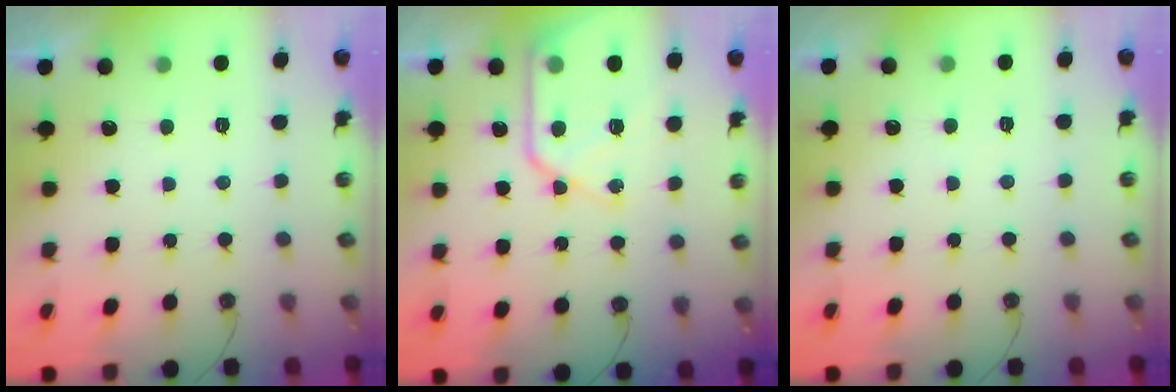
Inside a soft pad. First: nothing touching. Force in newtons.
{"total": 14.2, "press": 14.2, "slide": 1.6}
{"total": 3.0, "press": 2.9, "slide": 0.5}